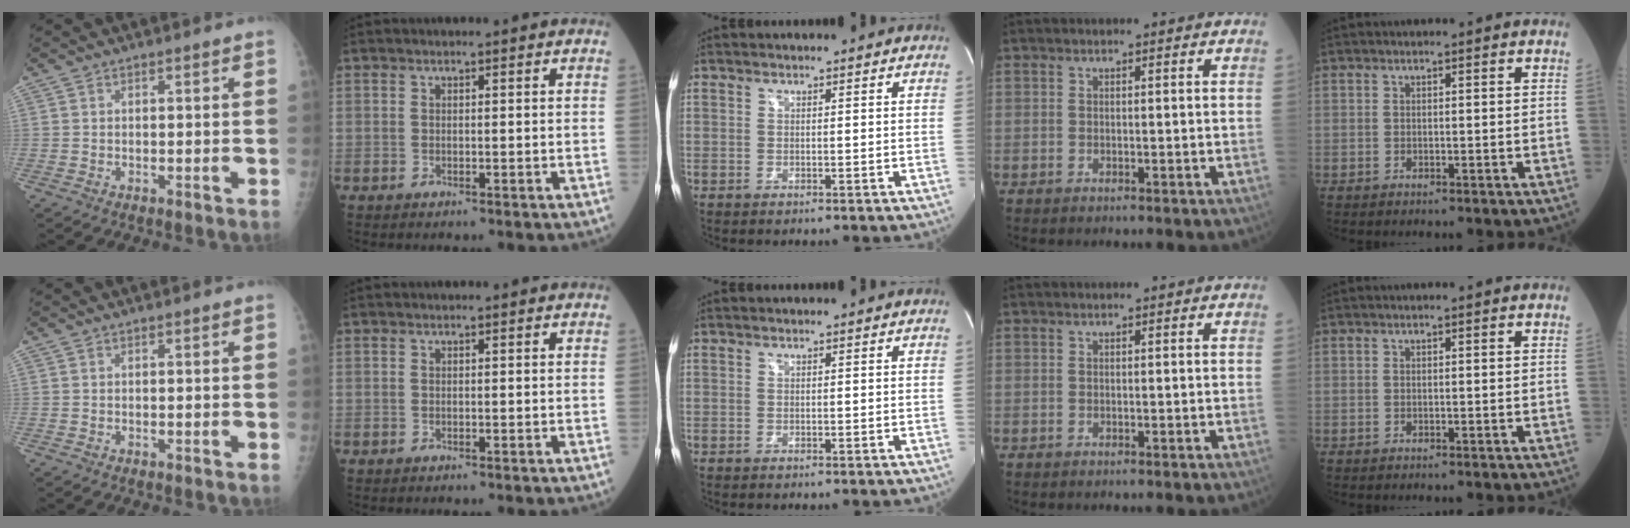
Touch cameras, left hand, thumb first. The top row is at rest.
{}